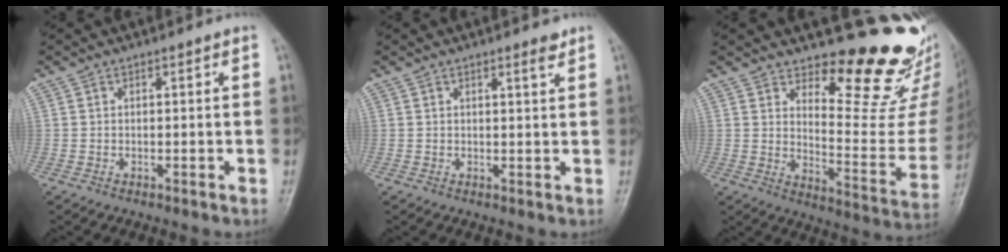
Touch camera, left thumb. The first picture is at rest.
{"total": 1.9, "force": [1.4, 0.3, 1.2], "torque": [-0.015, -0.010, 0.020]}
{"total": 16.8, "force": [14.7, 4.3, 6.9], "torque": [-0.044, -0.165, 0.194]}